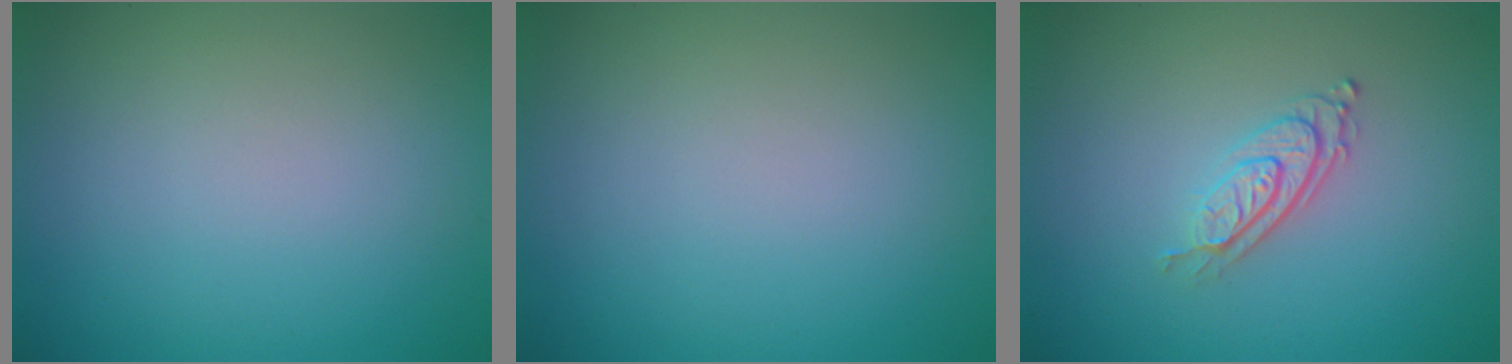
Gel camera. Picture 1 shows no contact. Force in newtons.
{"total": 0.0}
{"total": 2.8, "press": 2.1, "slide": 1.9}